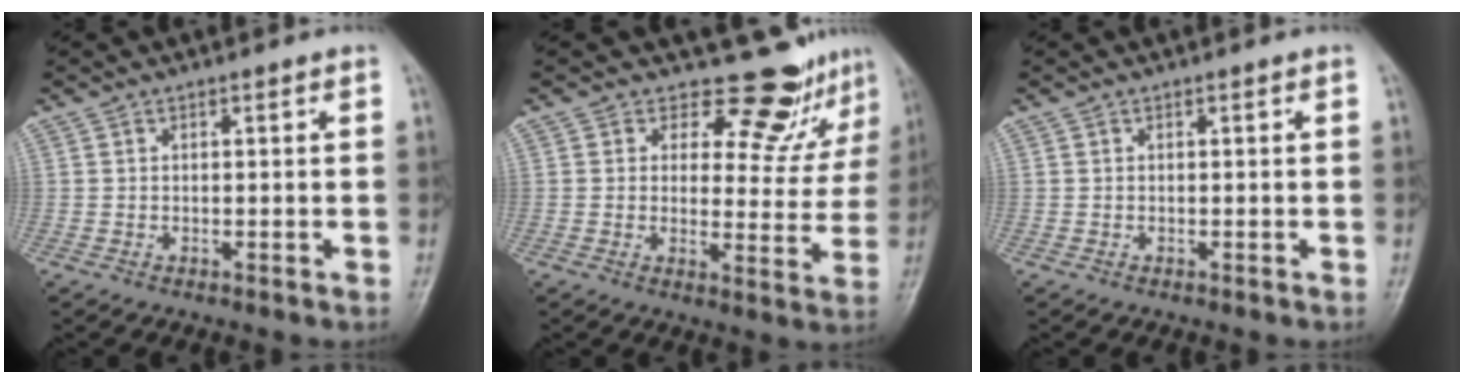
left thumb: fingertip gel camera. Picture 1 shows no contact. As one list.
[{"total": 11.2, "force": [9.8, 4.9, 2.2], "torque": [0.019, -0.081, 0.107]}, {"total": 0.0}]